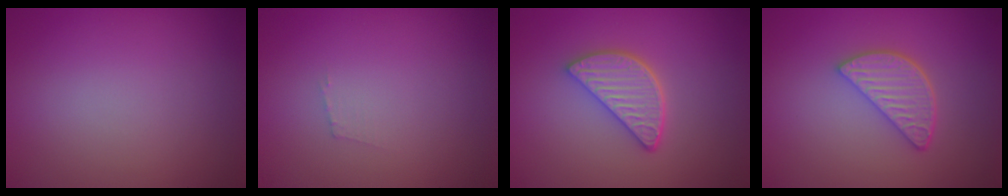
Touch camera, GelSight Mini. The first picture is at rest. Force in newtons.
{"total": 0.7, "press": 0.7, "slide": 0.1}
{"total": 3.9, "press": 3.3, "slide": 2.2}
{"total": 3.5, "press": 2.9, "slide": 2.0}